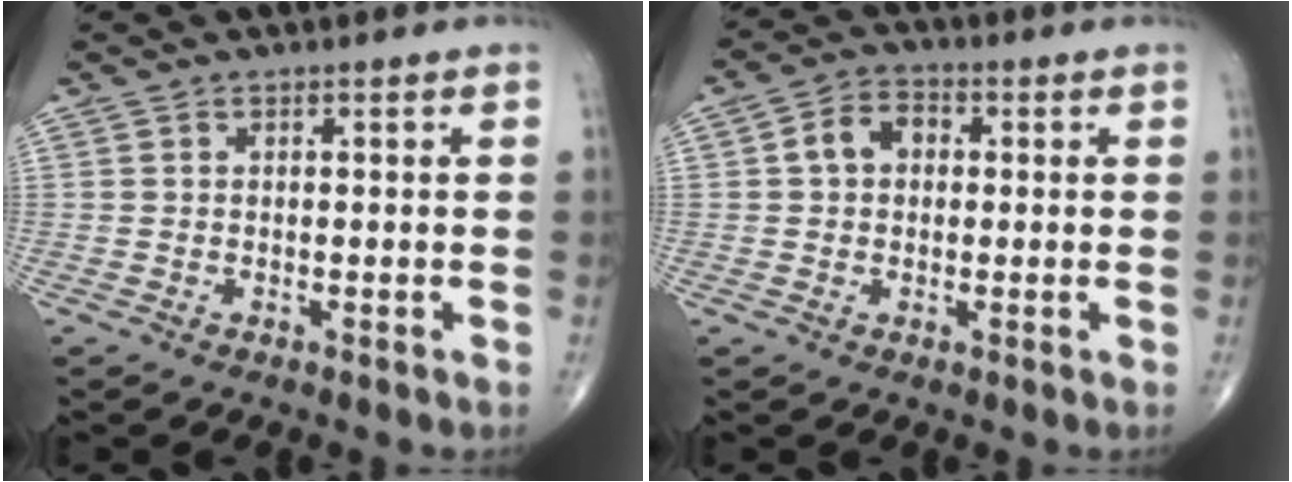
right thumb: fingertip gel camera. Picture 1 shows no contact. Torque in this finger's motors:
{"motor_torque": [-0.27, 0.45, 0.15, 0.10, 0.10]}